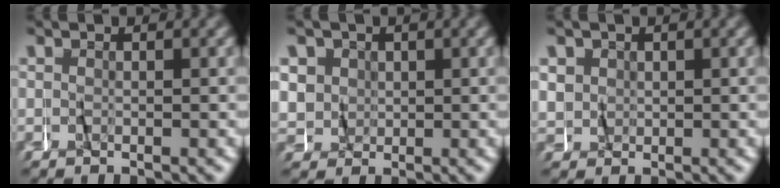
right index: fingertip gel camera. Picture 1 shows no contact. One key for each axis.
{"total": 6.9, "fx": 1.3, "fy": 6.3, "fz": 2.5, "tx": -0.073, "ty": -0.008, "tz": 0.022}
{"total": 3.0, "fx": 1.0, "fy": 2.7, "fz": 1.0, "tx": -0.036, "ty": -0.004, "tz": 0.022}